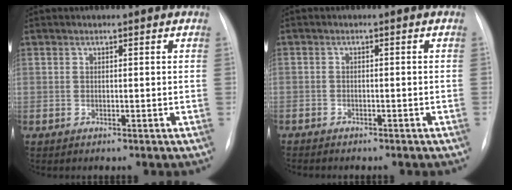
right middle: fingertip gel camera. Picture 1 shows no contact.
{"total": 3.8, "force": [-3.1, 1.5, 1.5], "torque": [-0.020, -0.002, -0.033]}